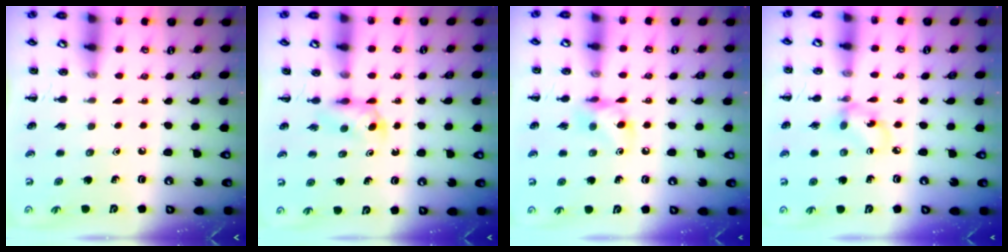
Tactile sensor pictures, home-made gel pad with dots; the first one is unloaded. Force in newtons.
{"total": 3.6, "press": 3.3, "slide": 1.5}
{"total": 8.7, "press": 8.6, "slide": 1.0}
{"total": 5.2, "press": 5.2, "slide": 0.6}